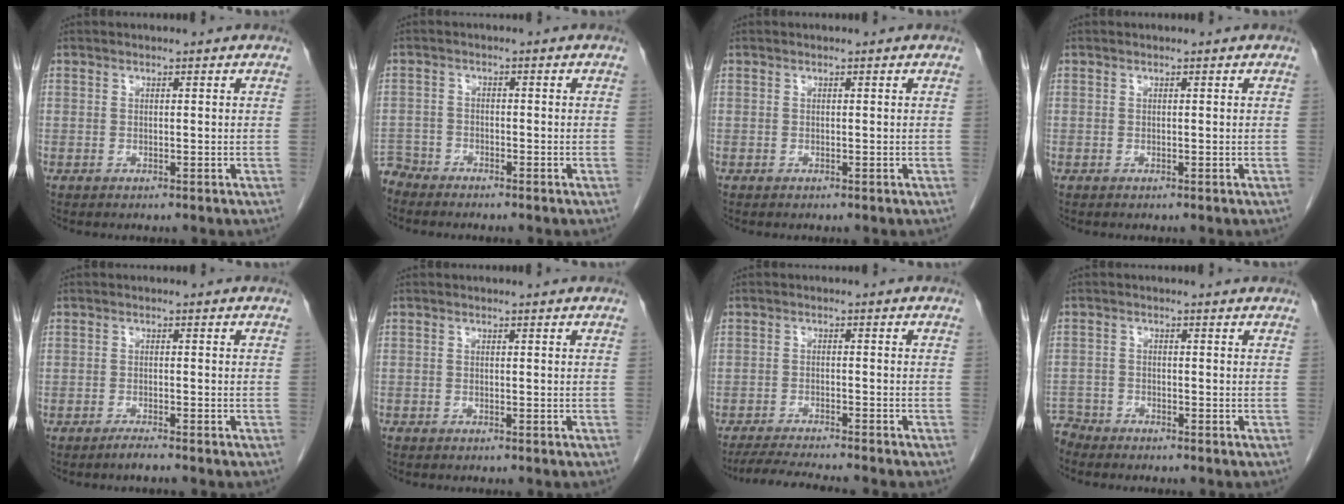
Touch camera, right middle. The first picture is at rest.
{"total": 3.8, "force": [-3.6, 0.9, -0.4], "torque": [0.009, -0.008, -0.071]}
{"total": 0.0}
{"total": 0.0}
{"total": 1.5, "force": [-1.4, -0.2, 0.7], "torque": [-0.018, -0.002, -0.026]}
{"total": 0.0}
{"total": 7.6, "force": [-7.0, -0.5, 3.0], "torque": [-0.044, -0.014, -0.114]}
{"total": 2.5, "force": [-2.4, 0.6, -0.2], "torque": [0.015, -0.004, -0.040]}